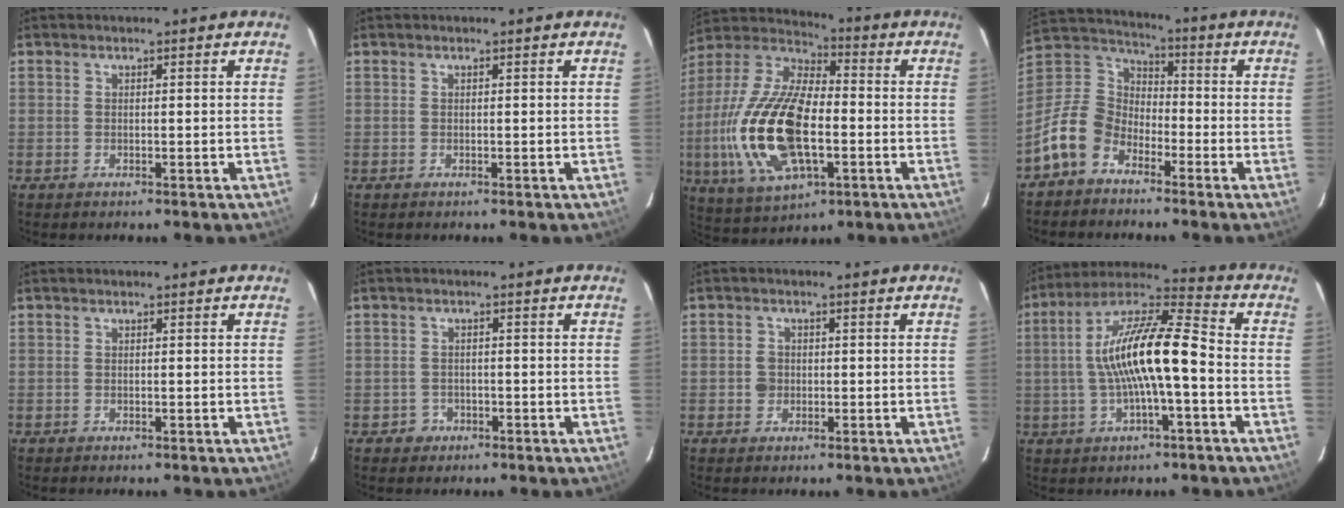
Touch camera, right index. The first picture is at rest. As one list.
[{"total": 0.0}, {"total": 22.5, "force": [-4.1, 10.2, 19.6], "torque": [-0.422, -0.008, -0.072]}, {"total": 11.0, "force": [-6.7, 7.3, 4.6], "torque": [-0.108, 0.030, -0.141]}, {"total": 0.0}, {"total": 2.5, "force": [-1.1, 2.3, 0.1], "torque": [-0.006, 0.008, -0.015]}, {"total": 2.2, "force": [-0.2, 2.1, 0.6], "torque": [-0.009, 0.005, -0.005]}, {"total": 15.3, "force": [-1.7, 3.2, 14.9], "torque": [-0.274, 0.019, -0.034]}]